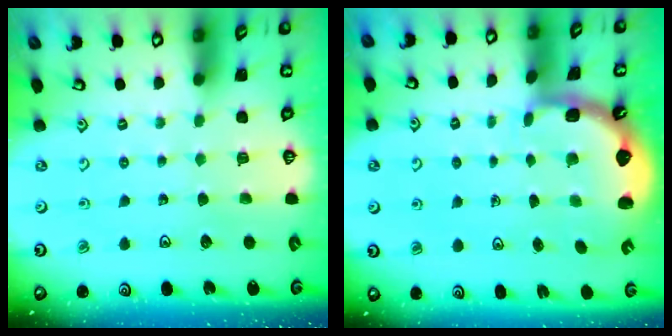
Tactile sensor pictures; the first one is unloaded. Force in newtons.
{"total": 2.5, "press": 1.7, "slide": 1.8}